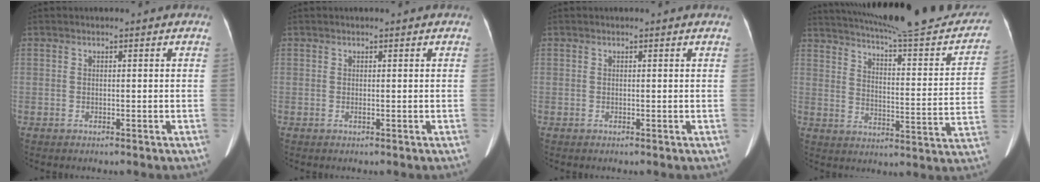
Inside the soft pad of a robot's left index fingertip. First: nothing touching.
{"total": 0.9, "force": [0.5, 0.2, 0.8], "torque": [-0.008, -0.004, 0.003]}
{"total": 0.6, "force": [0.5, -0.1, 0.1], "torque": [-0.006, -0.009, 0.001]}
{"total": 27.0, "force": [23.5, 3.6, 12.7], "torque": [-0.191, -0.061, 0.299]}